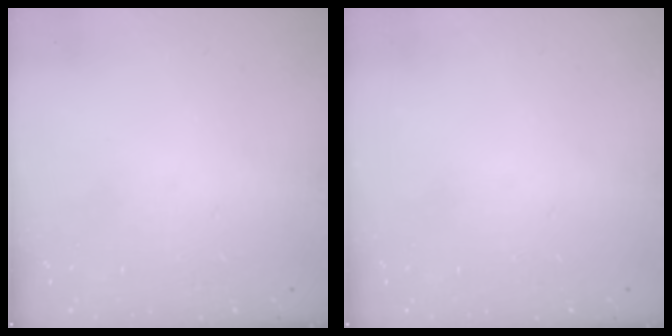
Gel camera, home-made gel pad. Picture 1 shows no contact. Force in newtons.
{"total": 0.0}